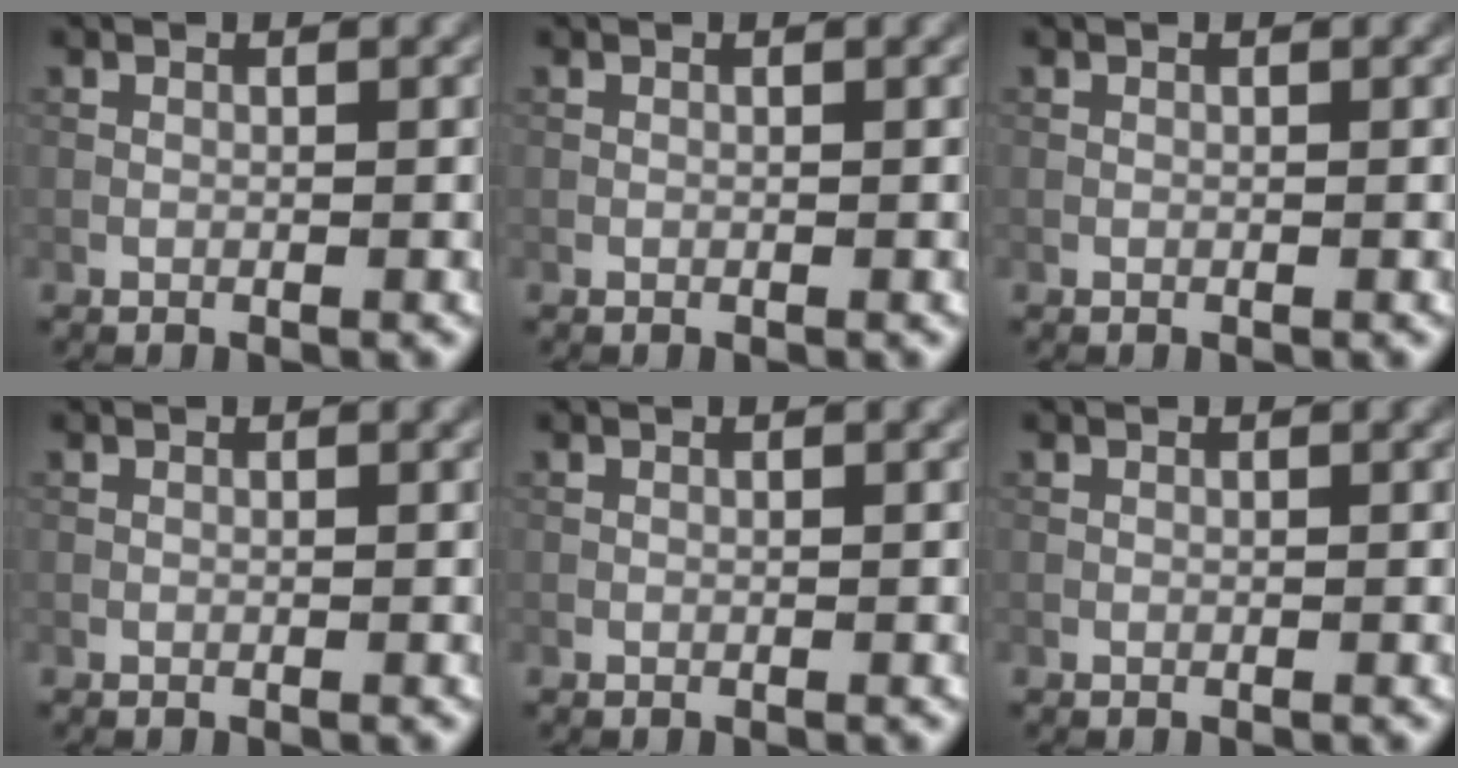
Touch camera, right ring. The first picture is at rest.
{"total": 0.0}
{"total": 0.0}
{"total": 0.0}
{"total": 0.0}
{"total": 0.0}